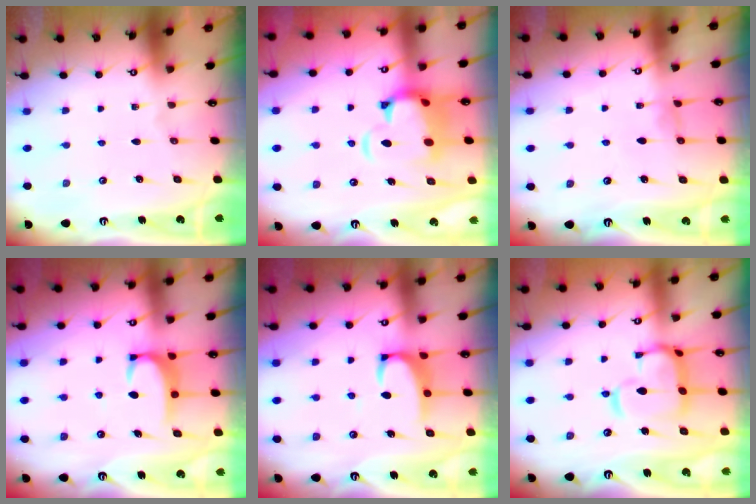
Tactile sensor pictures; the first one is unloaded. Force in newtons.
{"total": 7.4, "press": 7.1, "slide": 1.8}
{"total": 0.7, "press": 0.4, "slide": 0.5}
{"total": 3.0, "press": 3.0, "slide": 0.5}
{"total": 3.6, "press": 3.5, "slide": 0.8}
{"total": 10.0, "press": 9.9, "slide": 1.3}